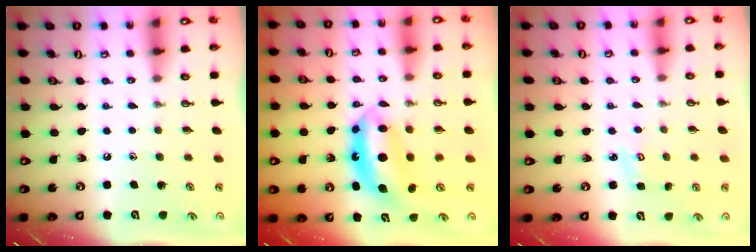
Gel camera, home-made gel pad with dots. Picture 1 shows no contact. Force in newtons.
{"total": 7.5, "press": 7.5, "slide": 0.5}
{"total": 2.6, "press": 2.6, "slide": 0.3}